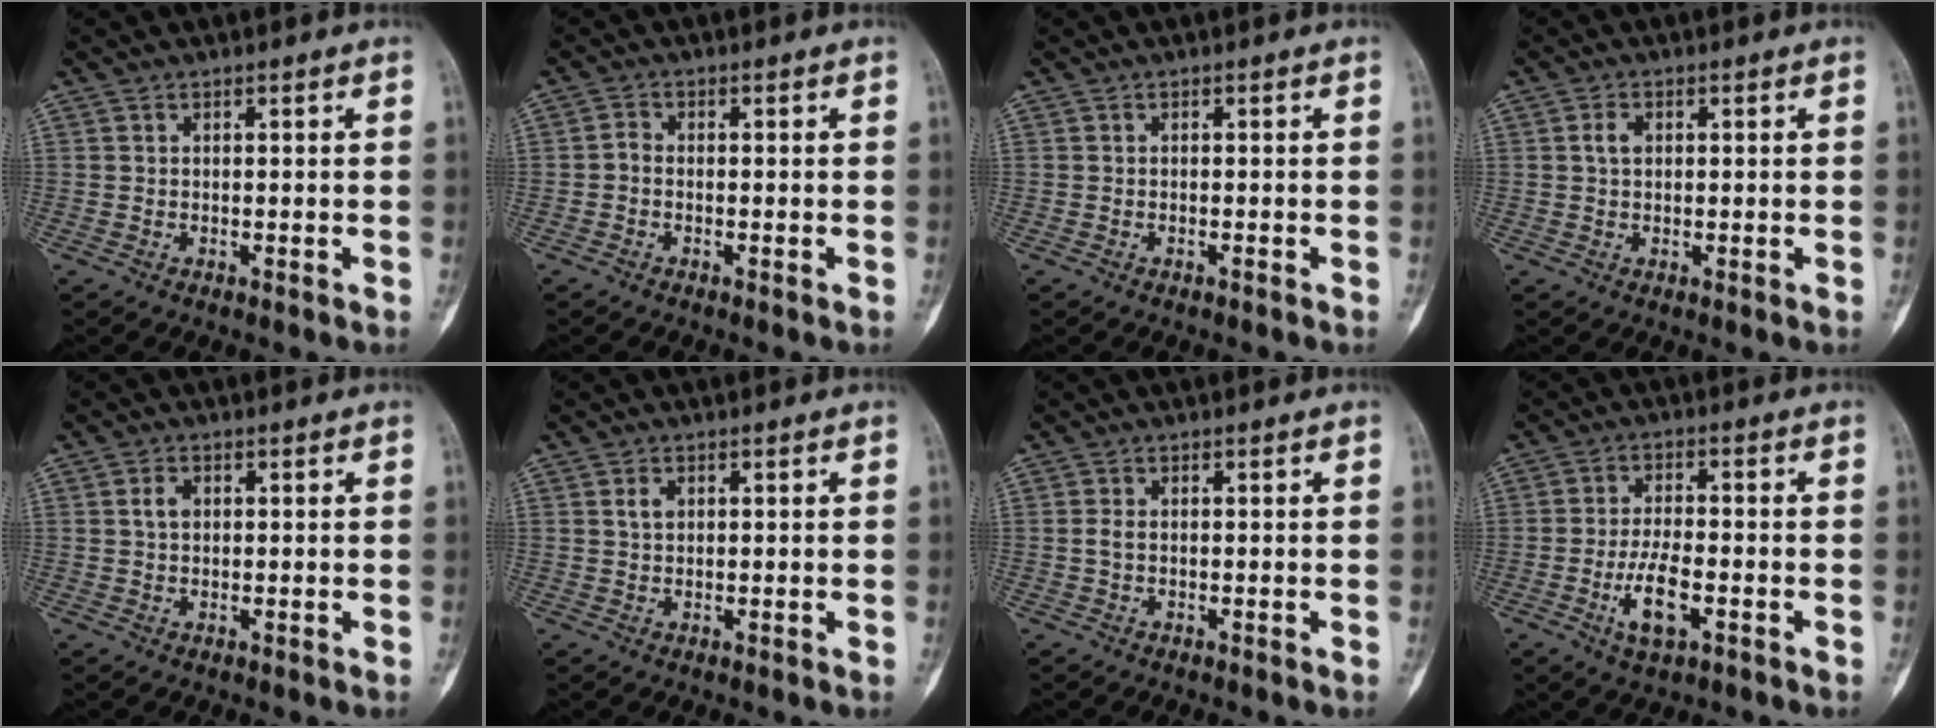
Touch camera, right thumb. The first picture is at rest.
{"total": 1.4, "force": [-0.6, 0.9, 0.9], "torque": [-0.016, 0.003, -0.017]}
{"total": 0.0}
{"total": 2.3, "force": [0.5, 1.5, 1.6], "torque": [-0.029, 0.005, 0.008]}
{"total": 2.4, "force": [0.5, 1.7, 1.6], "torque": [-0.027, 0.005, 0.008]}
{"total": 2.0, "force": [0.7, 1.4, 1.3], "torque": [-0.021, 0.001, 0.012]}
{"total": 1.2, "force": [-0.1, 0.7, 1.0], "torque": [-0.021, 0.000, -0.003]}
{"total": 7.4, "force": [-2.7, 3.0, 6.2], "torque": [-0.116, 0.011, -0.047]}